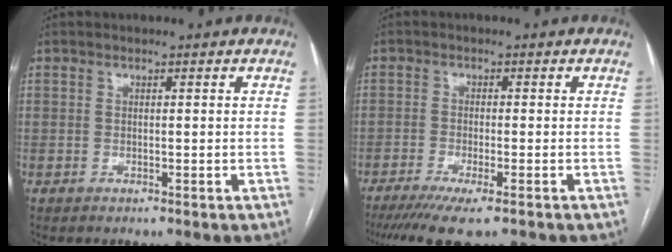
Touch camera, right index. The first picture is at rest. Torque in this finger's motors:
{"motor_torque": [1.15, -0.73, 0.36, 0.11]}